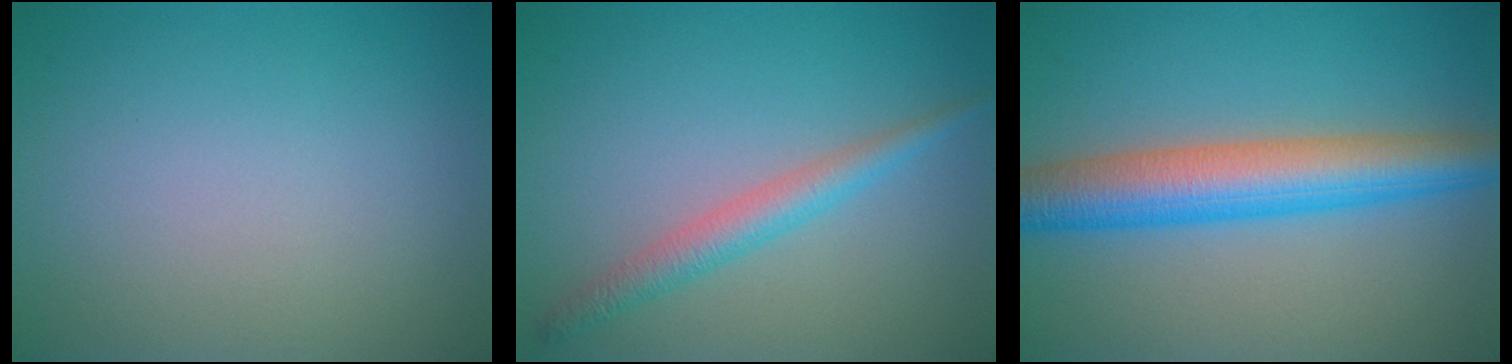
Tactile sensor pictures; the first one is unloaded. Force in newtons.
{"total": 2.6, "press": 2.6, "slide": 0.1}
{"total": 7.1, "press": 7.1, "slide": 0.2}